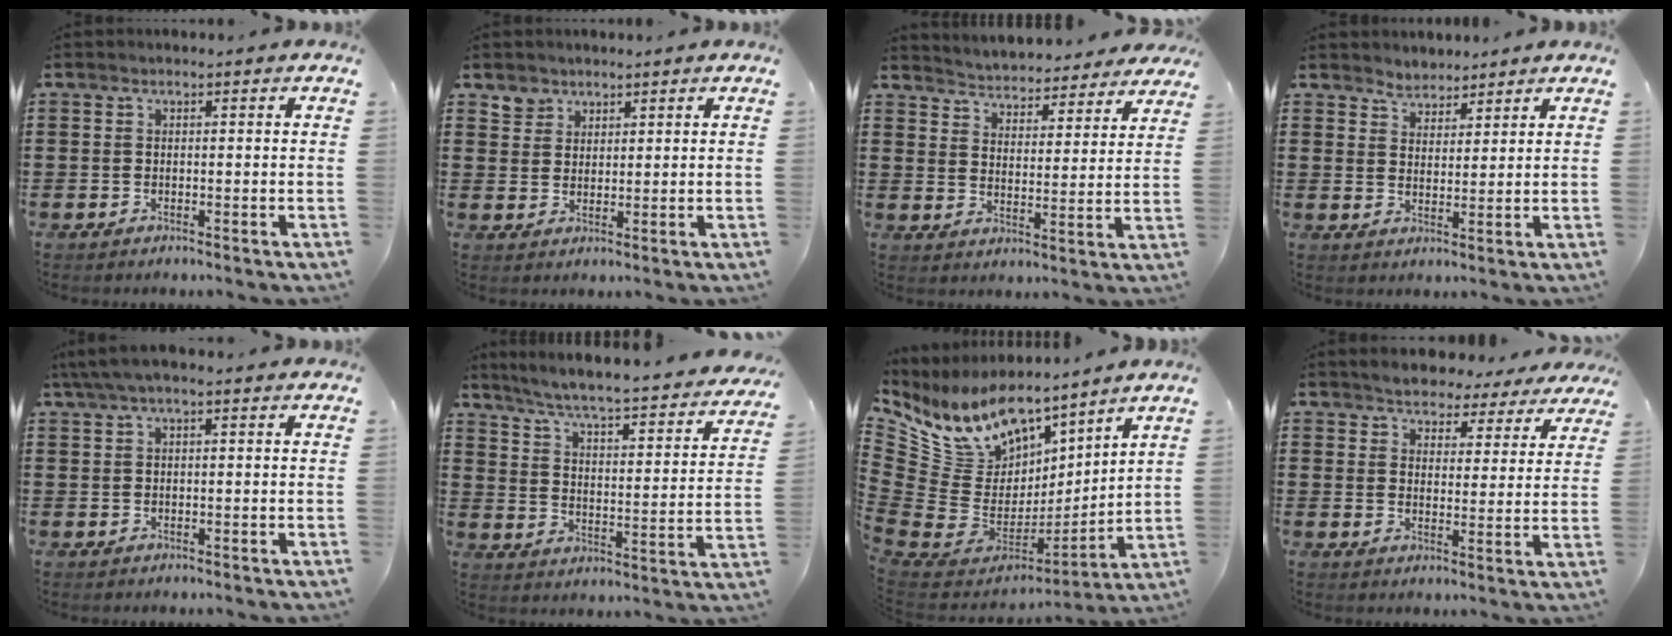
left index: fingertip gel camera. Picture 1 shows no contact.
{"total": 2.9, "force": [2.1, 2.0, -0.1], "torque": [-0.009, 0.007, 0.041]}
{"total": 4.2, "force": [4.2, 0.0, -0.5], "torque": [-0.017, -0.037, 0.069]}
{"total": 3.2, "force": [2.9, 1.2, -0.7], "torque": [-0.001, -0.003, 0.056]}
{"total": 2.1, "force": [0.9, 0.4, 1.8], "torque": [-0.035, 0.003, 0.015]}
{"total": 4.6, "force": [4.0, -0.5, 2.1], "torque": [-0.063, -0.043, 0.057]}
{"total": 10.8, "force": [7.7, 6.6, 3.8], "torque": [-0.130, -0.072, 0.142]}
{"total": 4.2, "force": [4.1, 0.8, 0.0], "torque": [-0.024, -0.018, 0.073]}